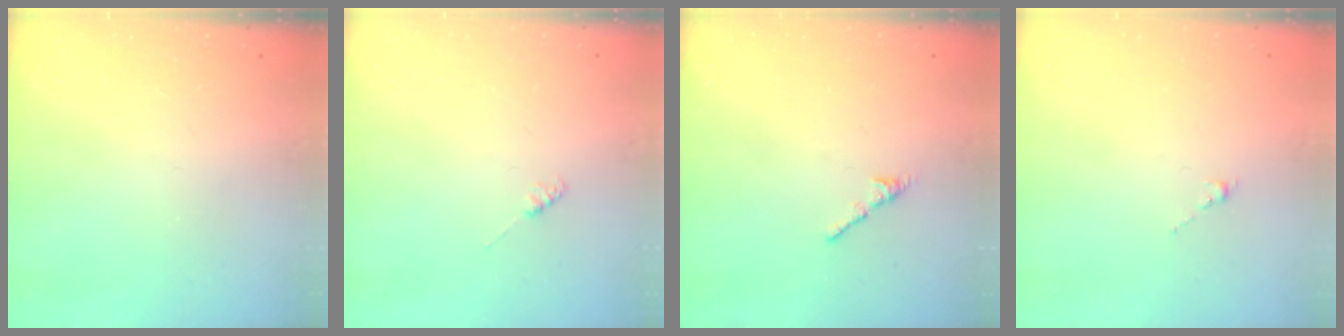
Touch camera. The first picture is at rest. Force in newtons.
{"total": 2.3, "press": 2.3, "slide": 0.3}
{"total": 2.7, "press": 2.6, "slide": 0.8}
{"total": 0.0}